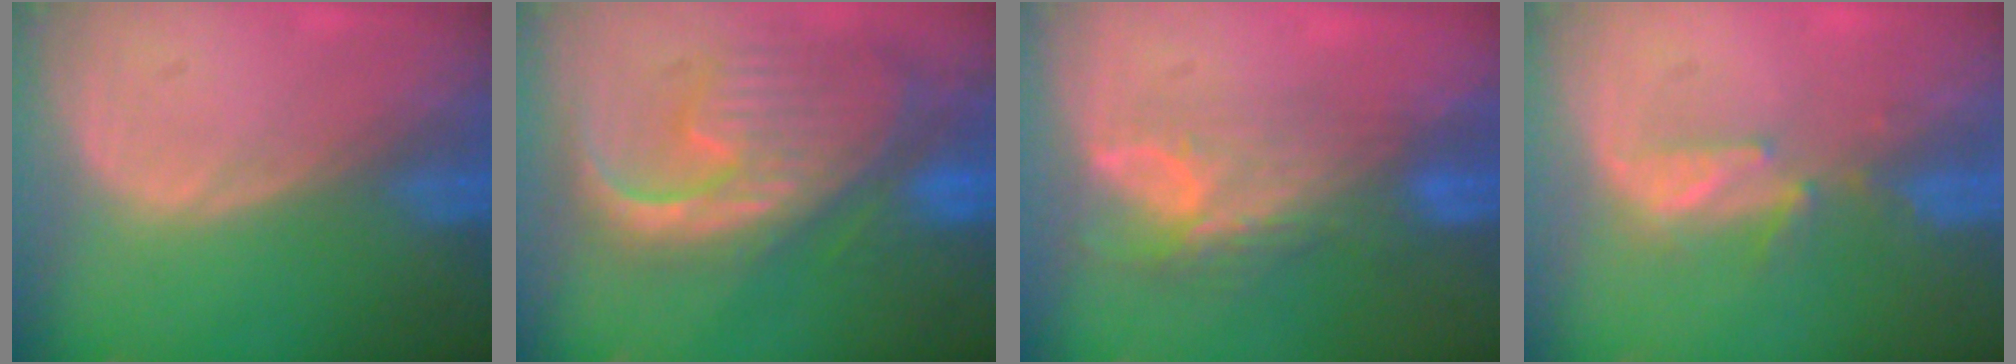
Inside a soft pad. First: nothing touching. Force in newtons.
{"total": 12.8, "press": 10.9, "slide": 6.6}
{"total": 7.8, "press": 6.7, "slide": 4.1}
{"total": 3.1, "press": 3.0, "slide": 0.3}